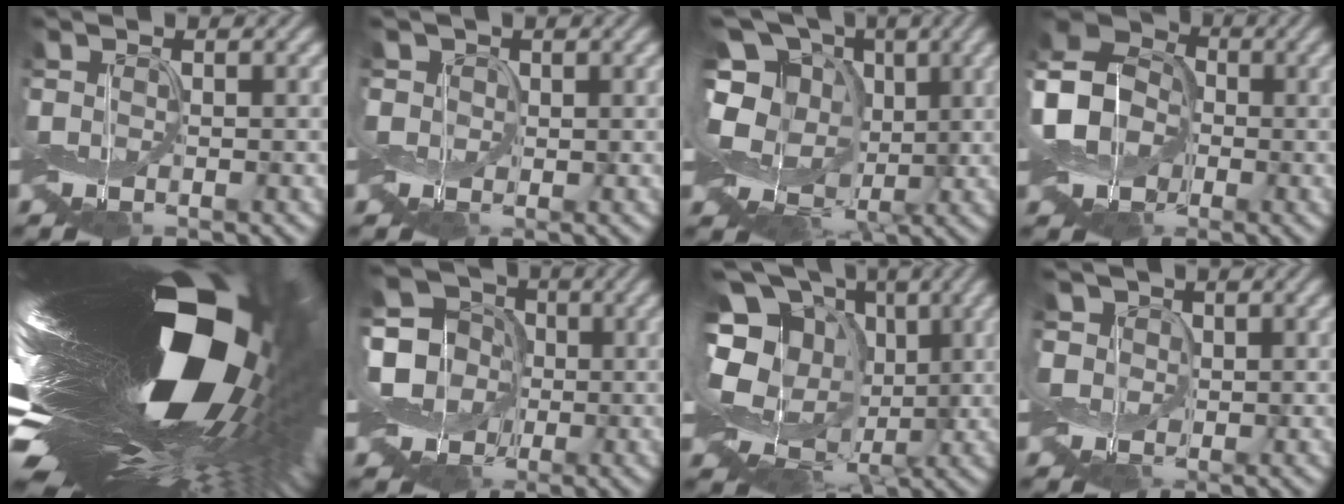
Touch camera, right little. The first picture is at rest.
{"total": 1.2, "force": [0.3, 1.1, -0.1], "torque": [0.000, -0.001, -0.003]}
{"total": 12.4, "force": [0.2, 9.9, 7.4], "torque": [-0.150, -0.006, -0.001]}
{"total": 8.9, "force": [-2.3, 6.9, 5.1], "torque": [-0.109, -0.005, -0.058]}
{"total": 20.4, "force": [0.3, 8.6, 18.6], "torque": [-0.303, -0.054, 0.010]}
{"total": 6.9, "force": [-1.0, 6.1, 3.1], "torque": [-0.072, 0.006, -0.045]}
{"total": 15.4, "force": [1.5, 12.2, 9.3], "torque": [-0.182, 0.001, 0.020]}
{"total": 2.3, "force": [0.7, 2.1, 0.5], "torque": [-0.020, 0.005, 0.002]}